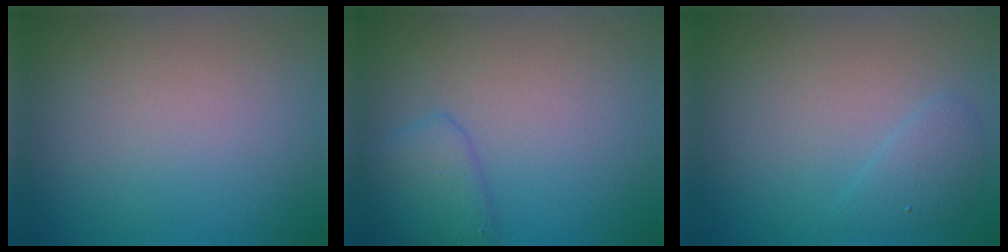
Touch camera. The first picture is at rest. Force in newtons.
{"total": 2.5, "press": 2.5, "slide": 0.2}
{"total": 1.5, "press": 1.5, "slide": 0.1}